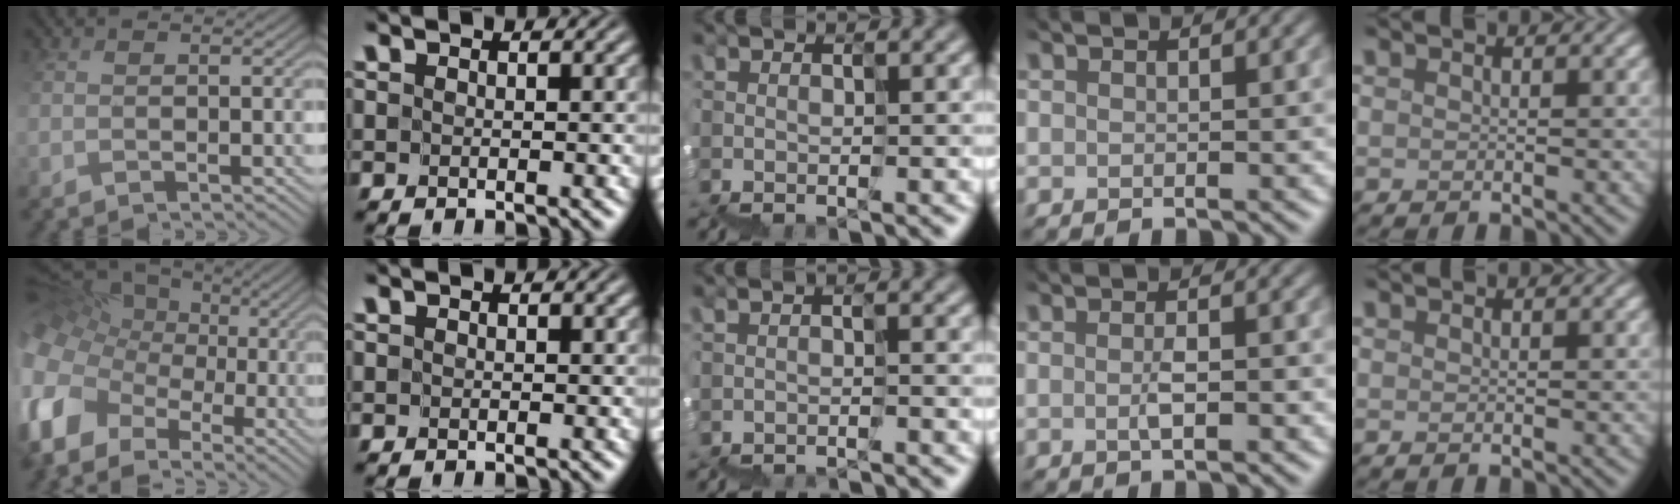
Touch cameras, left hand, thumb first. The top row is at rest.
{"thumb": {"total": 13.4, "force": [-2.2, 10.1, 8.5], "torque": [-0.243, -0.011, -0.038]}, "middle": {"total": 2.2, "force": [-2.2, 0.0, 0.1], "torque": [0.008, 0.002, -0.026]}, "ring": {"total": 1.6, "force": [-1.0, 0.3, 1.2], "torque": [-0.023, -0.001, -0.012]}}